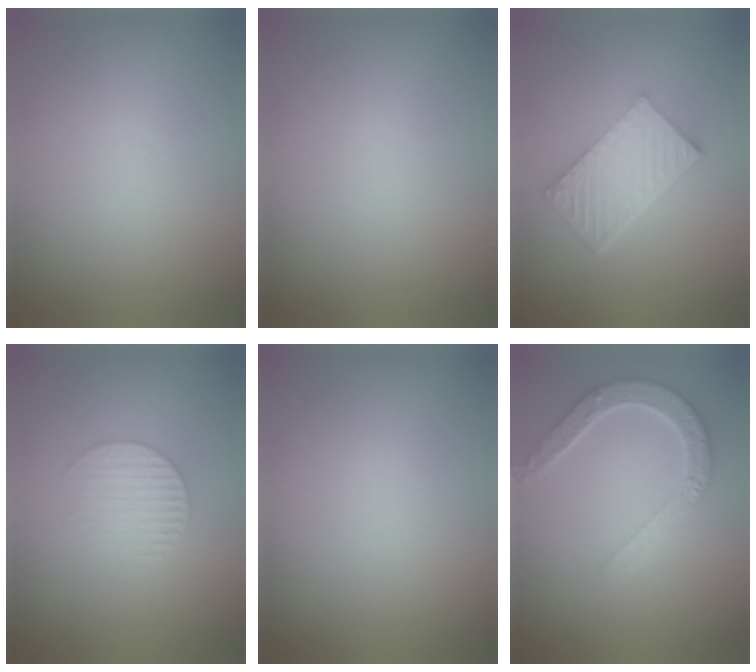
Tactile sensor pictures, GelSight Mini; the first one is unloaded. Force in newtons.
{"total": 0.0}
{"total": 6.7, "press": 4.4, "slide": 4.9}
{"total": 2.2, "press": 2.1, "slide": 0.5}
{"total": 0.0}
{"total": 3.6, "press": 3.4, "slide": 1.4}